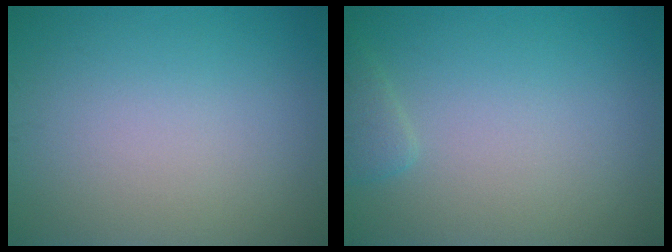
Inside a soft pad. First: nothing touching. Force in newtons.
{"total": 1.3, "press": 1.3, "slide": 0.1}